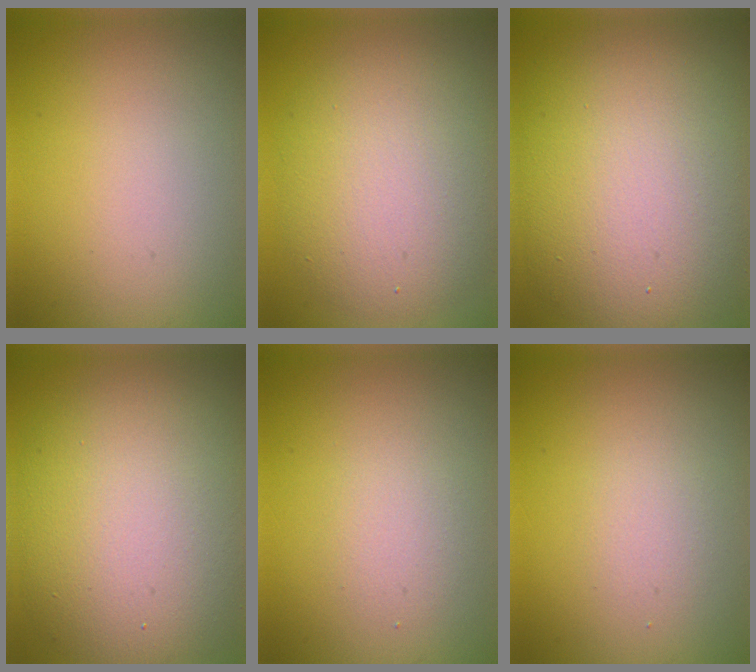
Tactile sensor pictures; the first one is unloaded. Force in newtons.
{"total": 7.8, "press": 7.8, "slide": 0.1}
{"total": 14.7, "press": 14.6, "slide": 0.7}
{"total": 12.3, "press": 12.3, "slide": 0.8}
{"total": 1.9, "press": 1.9, "slide": 0.0}
{"total": 1.5, "press": 1.5, "slide": 0.1}